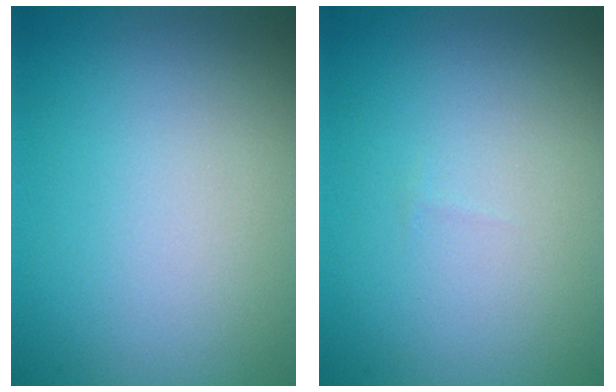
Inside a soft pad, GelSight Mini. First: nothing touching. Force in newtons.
{"total": 0.0}